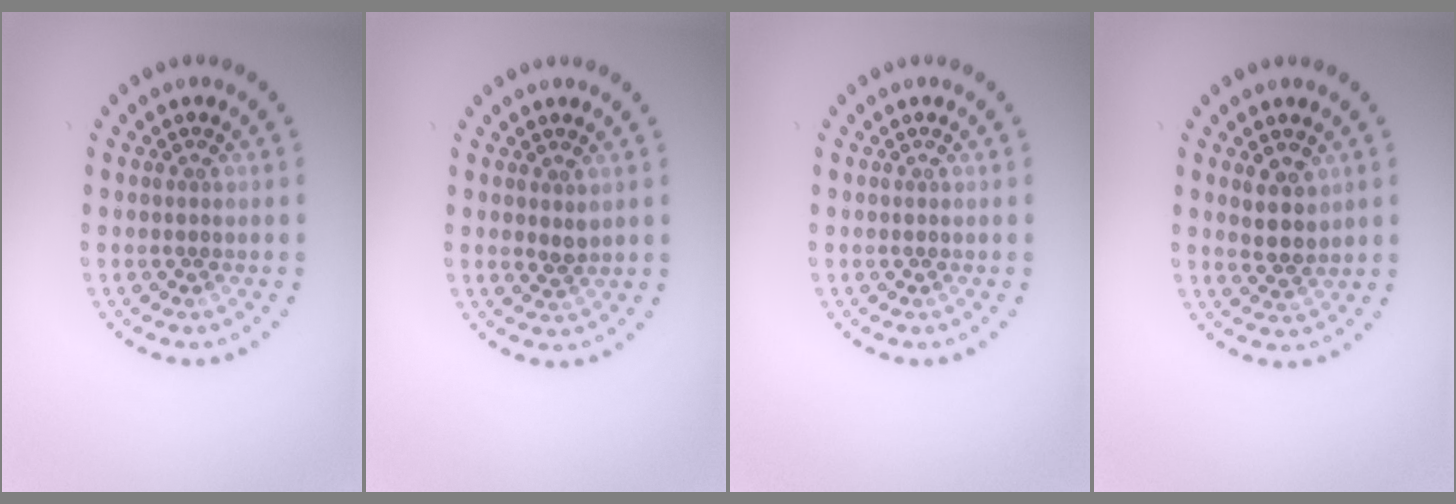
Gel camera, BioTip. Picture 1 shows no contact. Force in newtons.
{"total": 1.0, "press": 0.9, "slide": 0.4}
{"total": 0.0}
{"total": 2.7, "press": 2.5, "slide": 1.1}